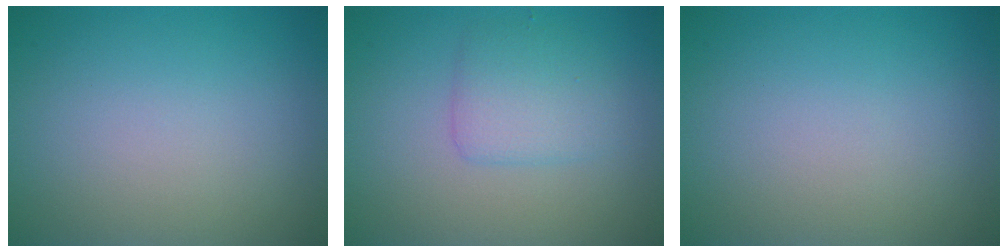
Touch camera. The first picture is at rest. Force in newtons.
{"total": 2.7, "press": 2.7, "slide": 0.1}
{"total": 0.0}